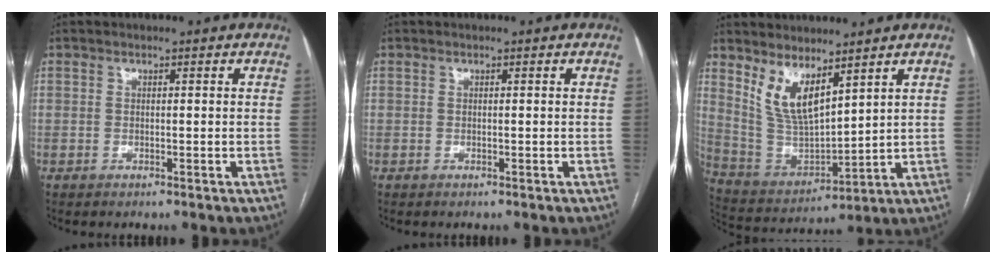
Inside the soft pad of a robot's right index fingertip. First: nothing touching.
{"total": 0.0}
{"total": 9.3, "force": [6.0, 2.9, 6.6], "torque": [-0.133, -0.011, 0.139]}